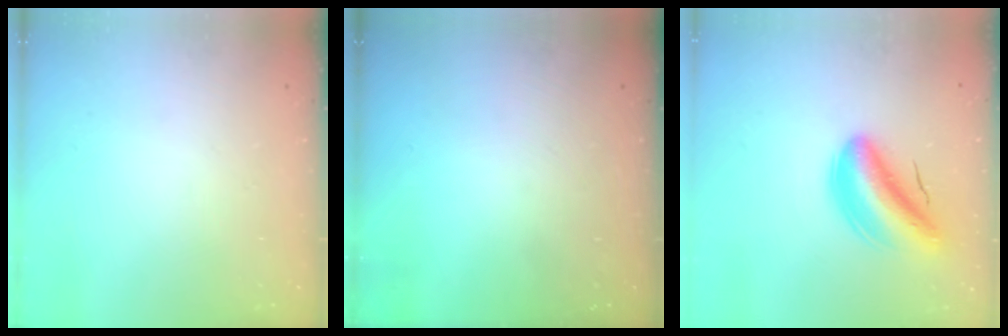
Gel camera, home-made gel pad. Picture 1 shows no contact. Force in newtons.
{"total": 0.0}
{"total": 7.6, "press": 7.0, "slide": 2.8}